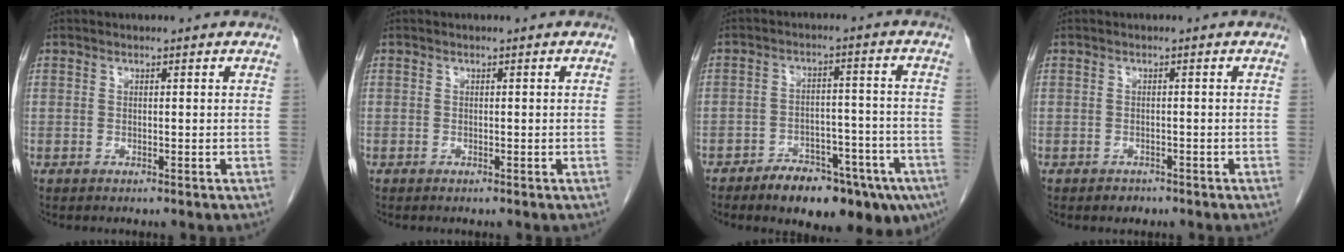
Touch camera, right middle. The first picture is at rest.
{"total": 0.0}
{"total": 14.8, "force": [-10.1, 5.4, 9.5], "torque": [-0.081, 0.024, -0.141]}
{"total": 1.3, "force": [-1.0, 0.8, 0.2], "torque": [-0.005, 0.001, -0.013]}